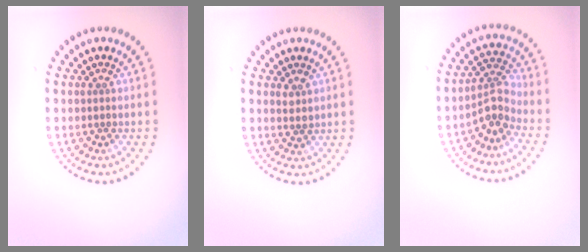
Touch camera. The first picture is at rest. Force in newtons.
{"total": 0.9, "press": 0.8, "slide": 0.4}
{"total": 2.9, "press": 2.2, "slide": 1.8}